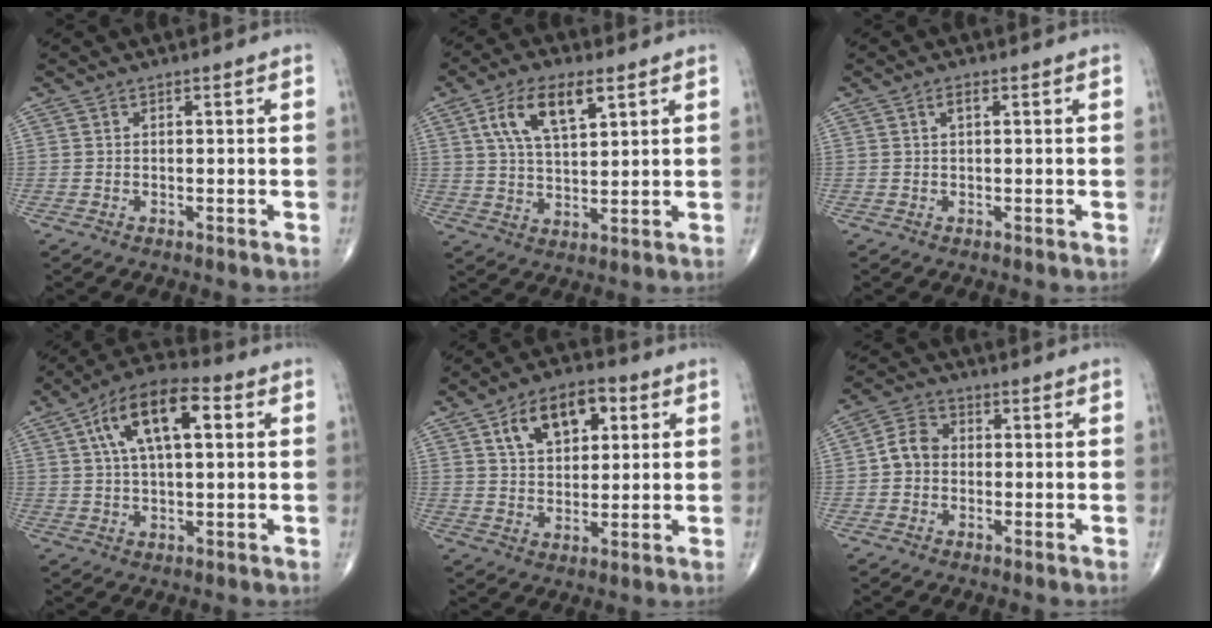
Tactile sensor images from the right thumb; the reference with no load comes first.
{"total": 10.7, "force": [4.8, 4.7, 8.4], "torque": [-0.151, -0.011, 0.091]}
{"total": 1.4, "force": [0.5, 0.4, 1.2], "torque": [-0.023, 0.004, 0.007]}
{"total": 14.1, "force": [4.1, 6.1, 12.0], "torque": [-0.207, 0.022, 0.064]}
{"total": 12.1, "force": [4.6, 7.1, 8.6], "torque": [-0.112, 0.000, 0.073]}
{"total": 5.1, "force": [-0.4, 4.2, 2.8], "torque": [-0.041, 0.018, -0.018]}